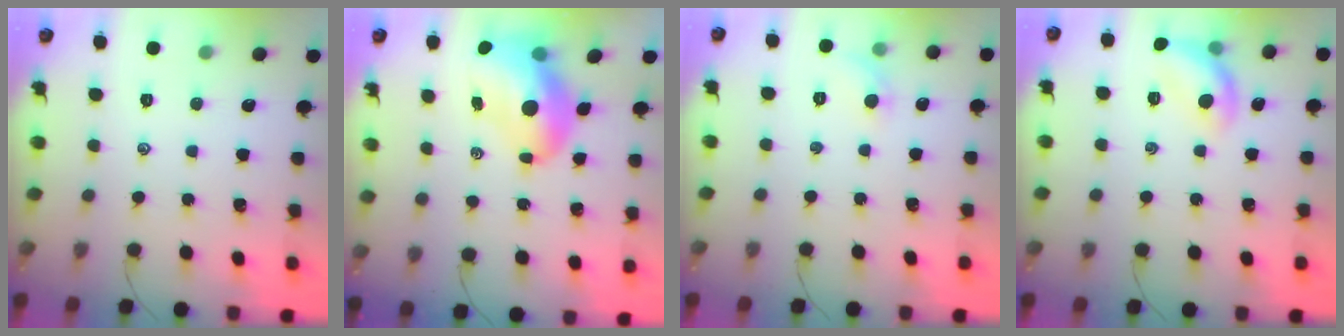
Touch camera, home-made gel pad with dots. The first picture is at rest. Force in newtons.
{"total": 11.6, "press": 11.0, "slide": 3.4}
{"total": 5.4, "press": 5.0, "slide": 2.0}
{"total": 11.6, "press": 11.5, "slide": 1.4}